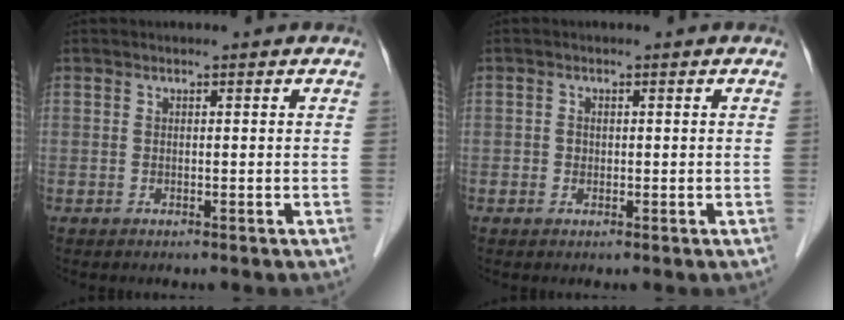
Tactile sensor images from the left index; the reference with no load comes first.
{"total": 0.9, "force": [-0.1, 0.8, 0.3], "torque": [-0.007, 0.002, -0.001]}